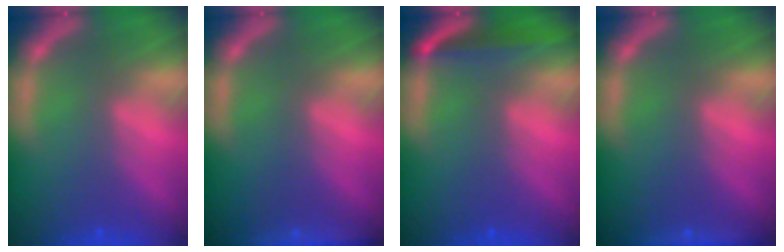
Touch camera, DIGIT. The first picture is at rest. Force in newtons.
{"total": 2.4}
{"total": 3.4}
{"total": 1.9}